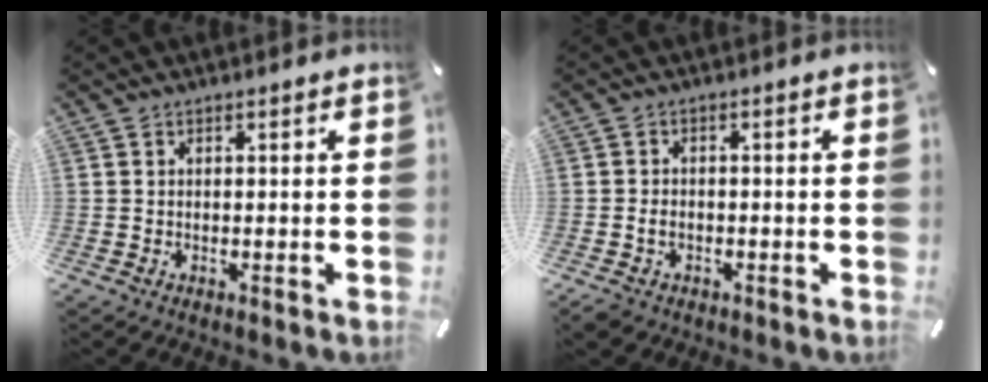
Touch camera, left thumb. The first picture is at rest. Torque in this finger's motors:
{"motor_torque": [-0.25, 1.27, 0.27, 0.25, 0.17]}